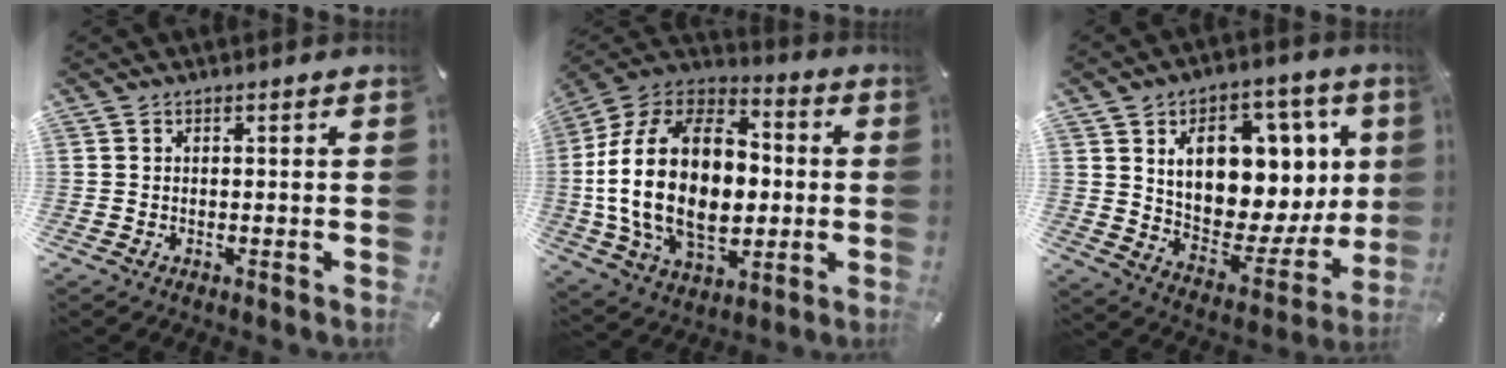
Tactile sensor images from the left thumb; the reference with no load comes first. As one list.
[{"total": 25.9, "force": [-2.4, 17.8, 18.7], "torque": [-0.384, 0.008, -0.037]}, {"total": 16.2, "force": [6.3, 10.3, 10.8], "torque": [-0.152, -0.051, 0.109]}]